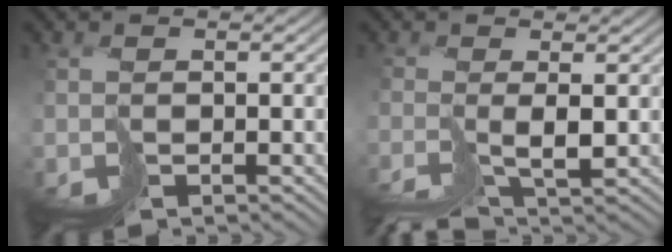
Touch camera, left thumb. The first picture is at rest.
{"total": 2.7, "force": [-1.9, -0.5, 1.9], "torque": [-0.022, -0.005, -0.036]}